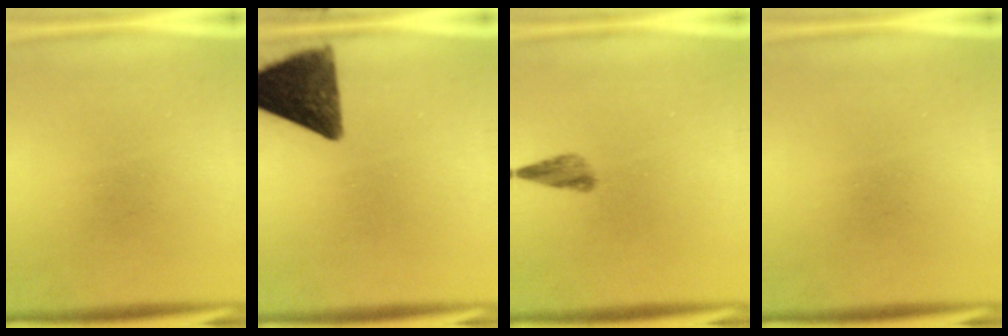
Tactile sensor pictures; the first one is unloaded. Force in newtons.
{"total": 12.5}
{"total": 2.2}
{"total": 0.0}